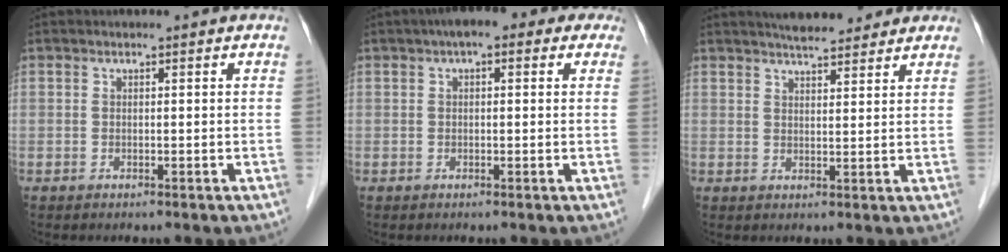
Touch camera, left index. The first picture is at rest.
{"total": 6.2, "force": [3.4, 2.7, 4.4], "torque": [-0.052, 0.040, 0.036]}
{"total": 8.0, "force": [7.1, 1.7, 3.3], "torque": [-0.047, 0.017, 0.096]}